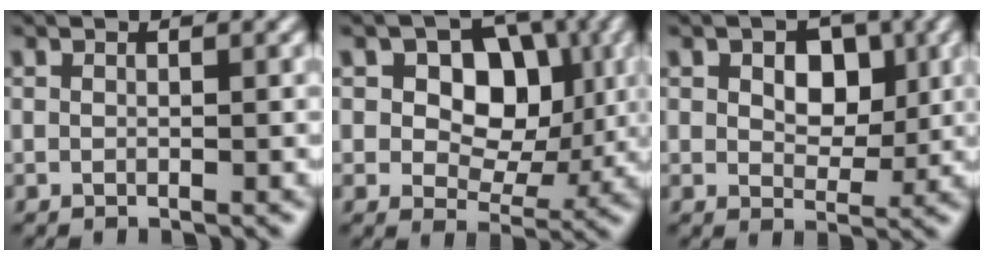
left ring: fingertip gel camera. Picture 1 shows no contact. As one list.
[{"total": 6.4, "force": [1.1, 4.5, 4.5], "torque": [-0.068, 0.003, 0.018]}, {"total": 4.7, "force": [1.3, 3.1, 3.3], "torque": [-0.051, 0.011, 0.014]}]